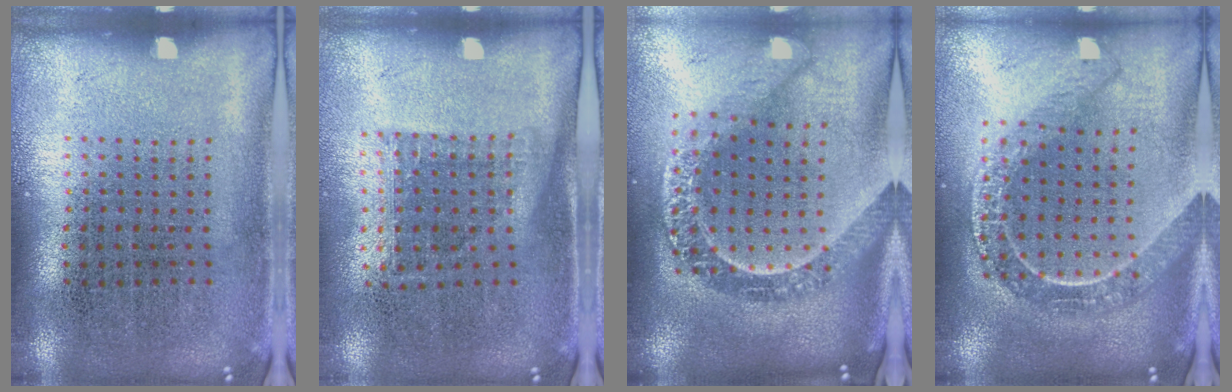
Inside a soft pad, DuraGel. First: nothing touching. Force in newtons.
{"total": 1.1, "press": 0.9, "slide": 0.7}
{"total": 3.0, "press": 2.3, "slide": 1.9}
{"total": 2.2, "press": 1.8, "slide": 1.2}